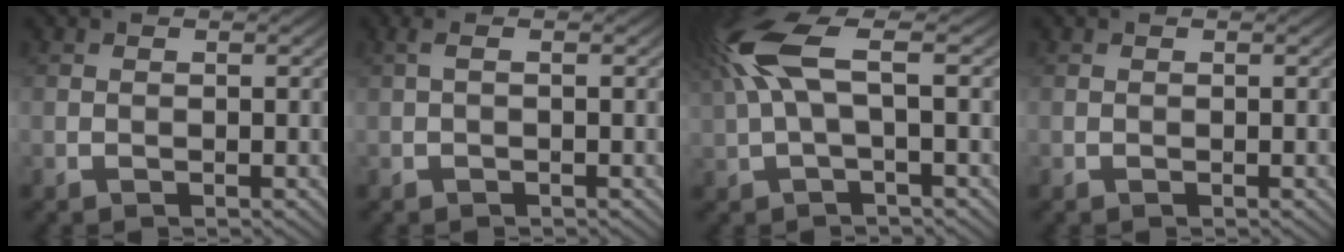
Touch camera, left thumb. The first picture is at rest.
{"total": 1.1, "force": [0.0, 0.1, 1.0], "torque": [-0.023, 0.004, -0.001]}
{"total": 9.1, "force": [2.0, 2.7, 8.5], "torque": [-0.209, 0.026, 0.033]}
{"total": 0.0}